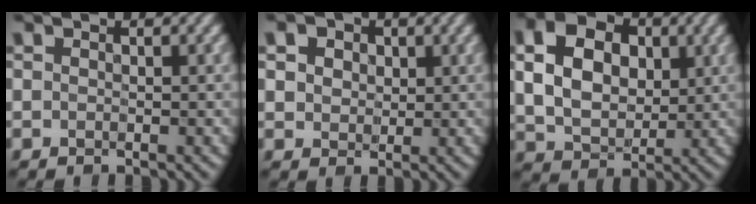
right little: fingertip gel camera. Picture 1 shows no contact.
{"total": 5.2, "force": [2.3, 3.8, 2.6], "torque": [-0.078, 0.010, 0.032]}
{"total": 8.5, "force": [1.5, 6.3, 5.5], "torque": [-0.127, 0.020, 0.023]}